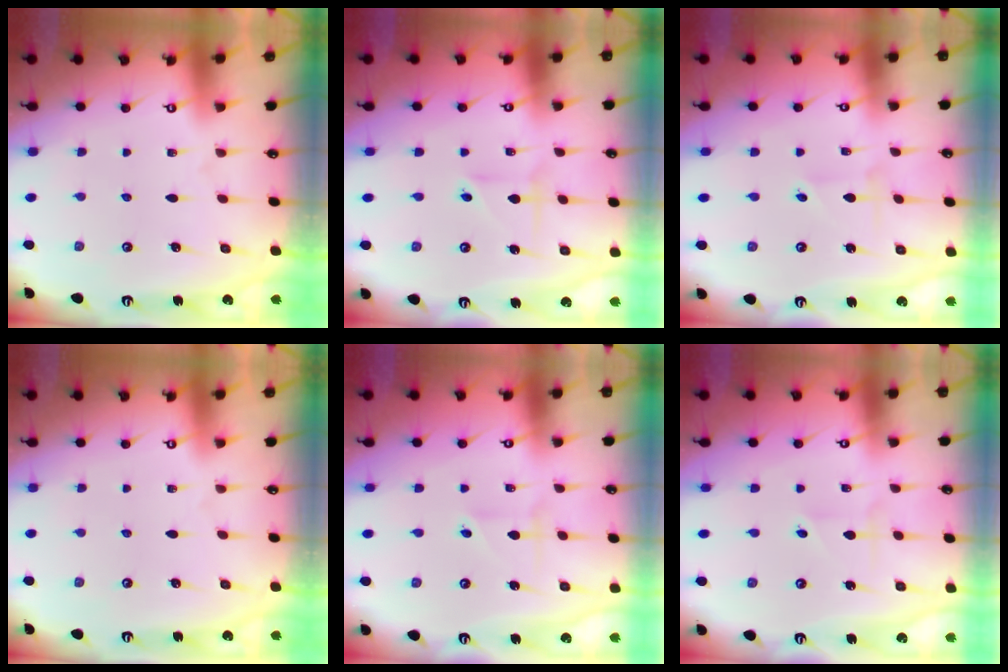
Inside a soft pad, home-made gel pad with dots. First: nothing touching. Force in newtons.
{"total": 2.3, "press": 2.1, "slide": 0.9}
{"total": 1.8, "press": 1.7, "slide": 0.2}
{"total": 0.0}
{"total": 1.6, "press": 1.4, "slide": 0.9}
{"total": 1.8, "press": 1.8, "slide": 0.1}